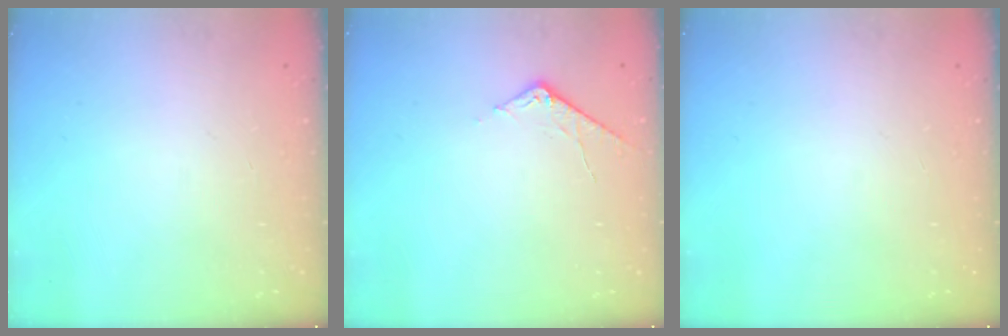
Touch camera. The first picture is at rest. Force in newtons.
{"total": 6.1, "press": 6.0, "slide": 0.7}
{"total": 0.0}